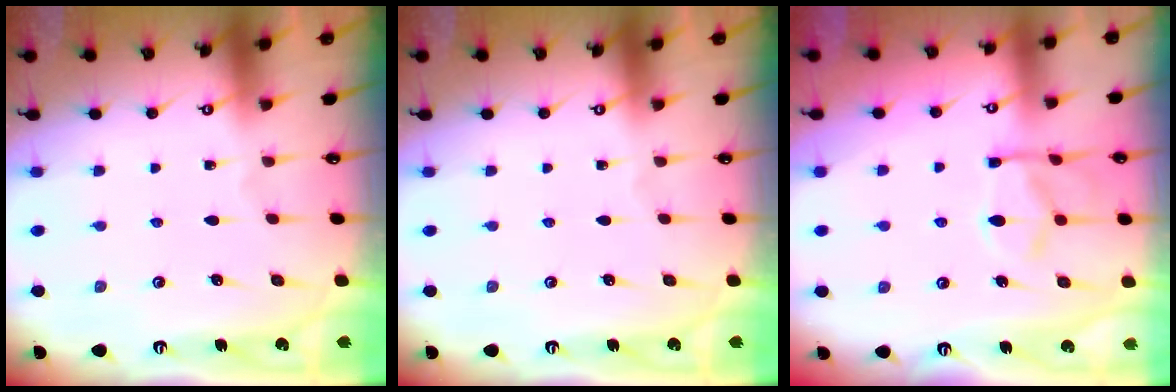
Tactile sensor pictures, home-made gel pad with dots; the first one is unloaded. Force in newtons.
{"total": 0.0}
{"total": 12.9, "press": 12.9, "slide": 1.3}